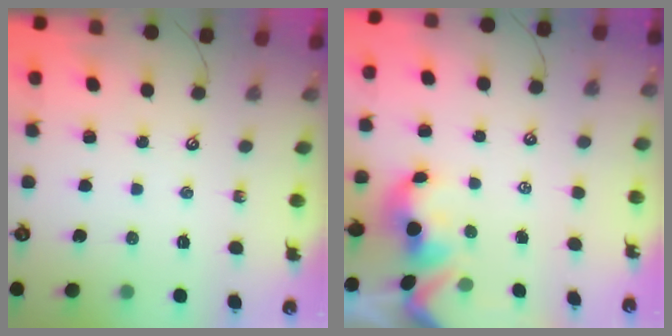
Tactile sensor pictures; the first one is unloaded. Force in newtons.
{"total": 1.6, "press": 1.5, "slide": 0.7}